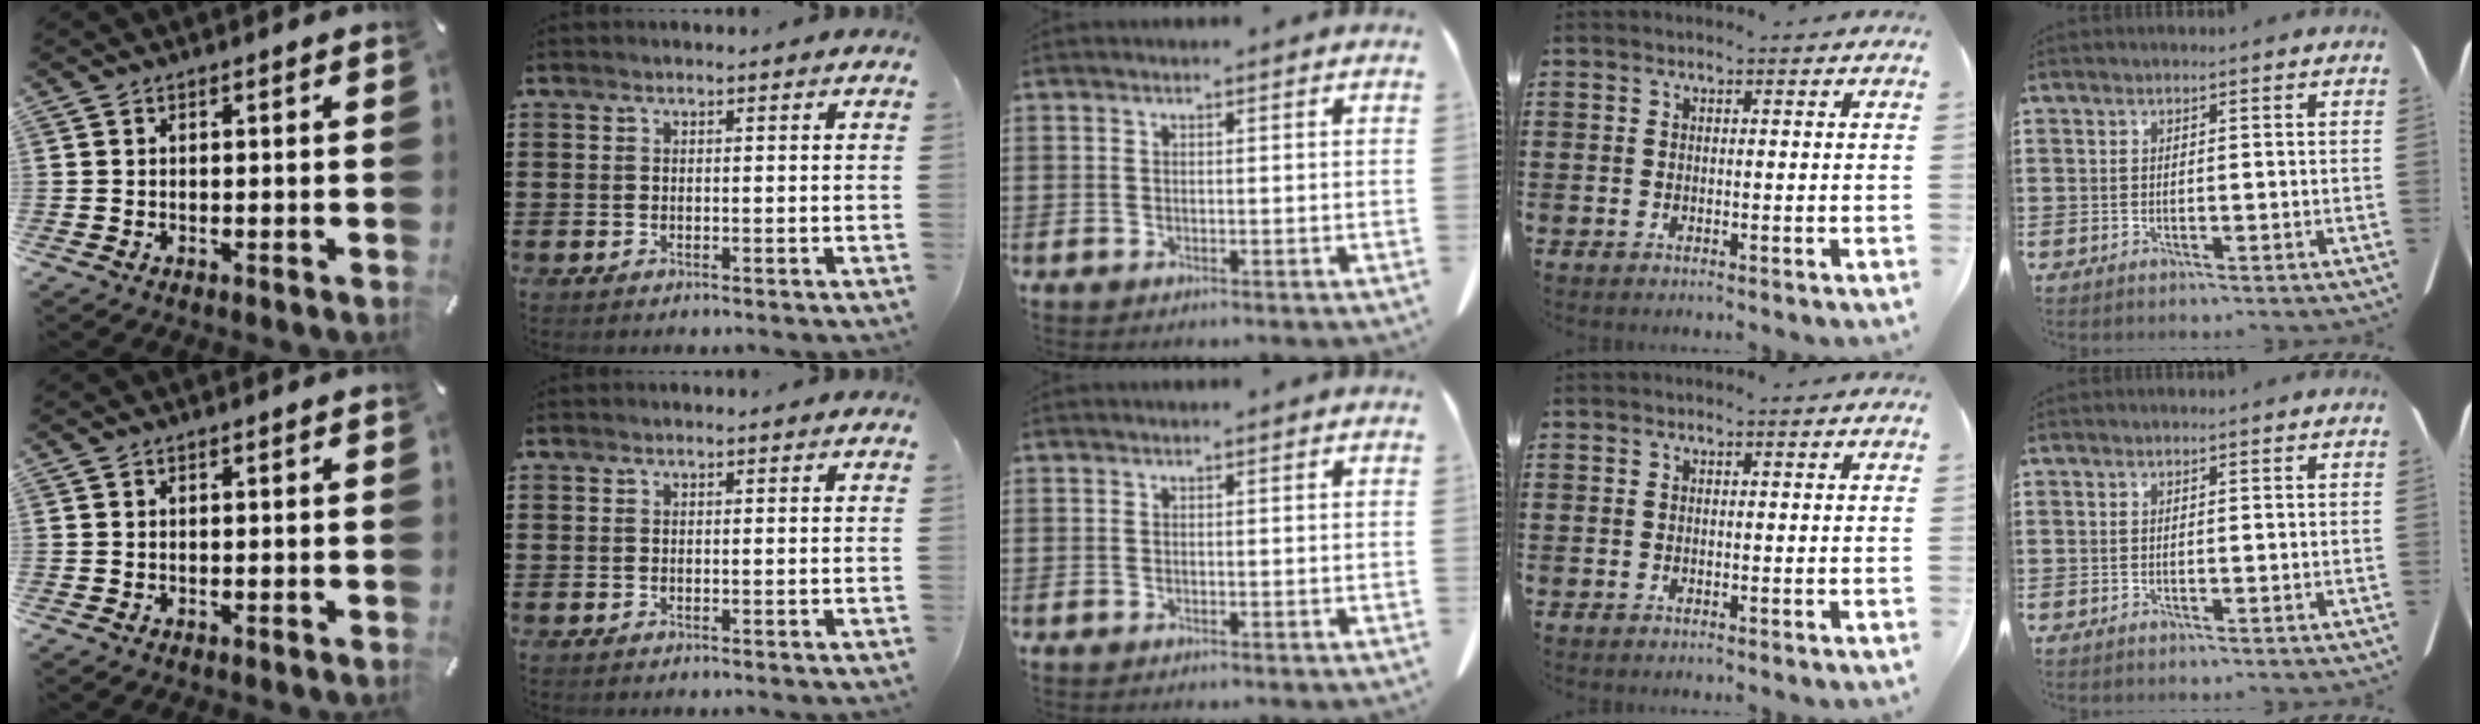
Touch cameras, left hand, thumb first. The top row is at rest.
{}